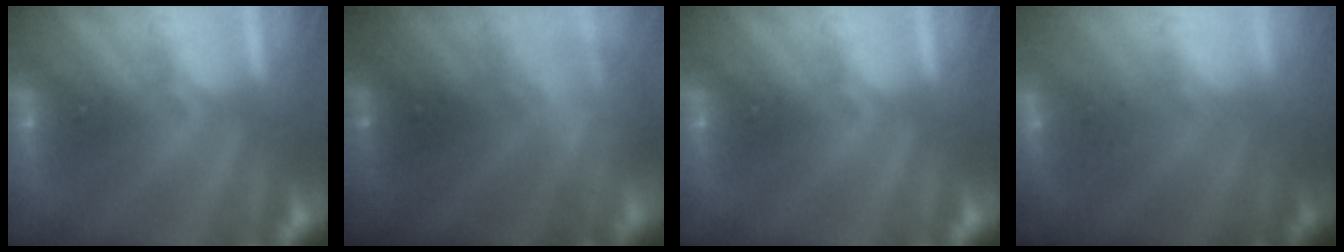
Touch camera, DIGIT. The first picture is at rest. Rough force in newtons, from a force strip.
{"total": 2.6}
{"total": 0.0}
{"total": 2.4}